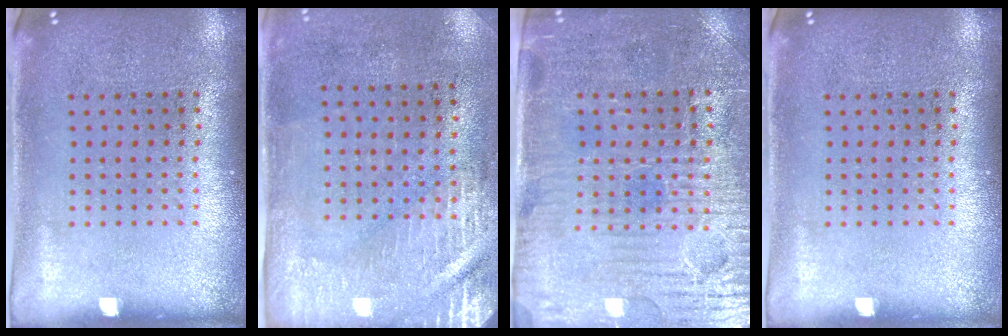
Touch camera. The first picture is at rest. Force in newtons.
{"total": 2.9, "press": 2.5, "slide": 1.5}
{"total": 3.8, "press": 3.6, "slide": 1.4}
{"total": 0.0}